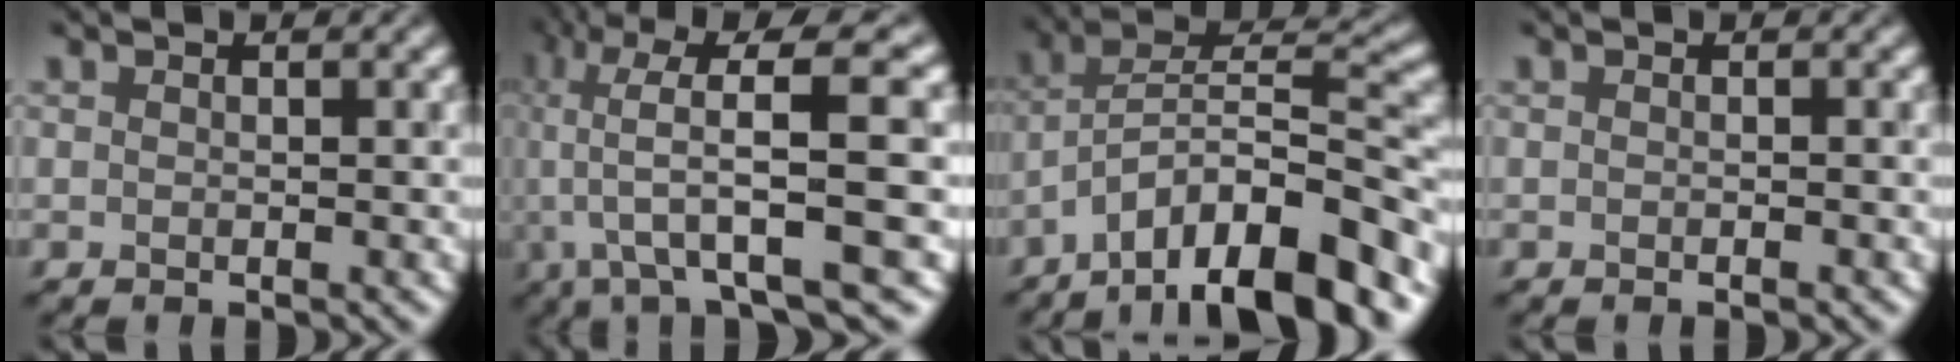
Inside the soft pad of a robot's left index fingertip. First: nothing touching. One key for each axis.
{"total": 11.0, "fx": 0.7, "fy": 2.7, "fz": 10.7, "tx": -0.182, "ty": 0.029, "tz": 0.037}
{"total": 11.8, "fx": -7.5, "fy": 3.4, "fz": 8.5, "tx": -0.132, "ty": 0.030, "tz": -0.119}
{"total": 0.7, "fx": -0.1, "fy": 0.4, "fz": 0.6, "tx": 0.009, "ty": 0.001, "tz": -0.008}